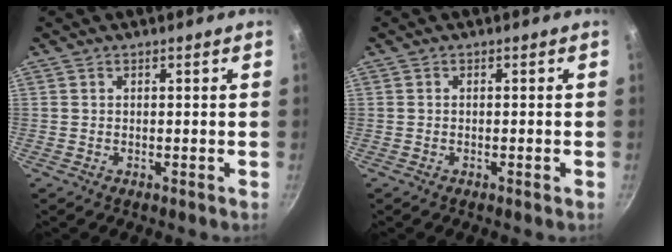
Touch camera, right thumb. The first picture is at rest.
{"total": 0.7, "force": [-0.4, 0.1, 0.5], "torque": [-0.014, 0.005, -0.008]}